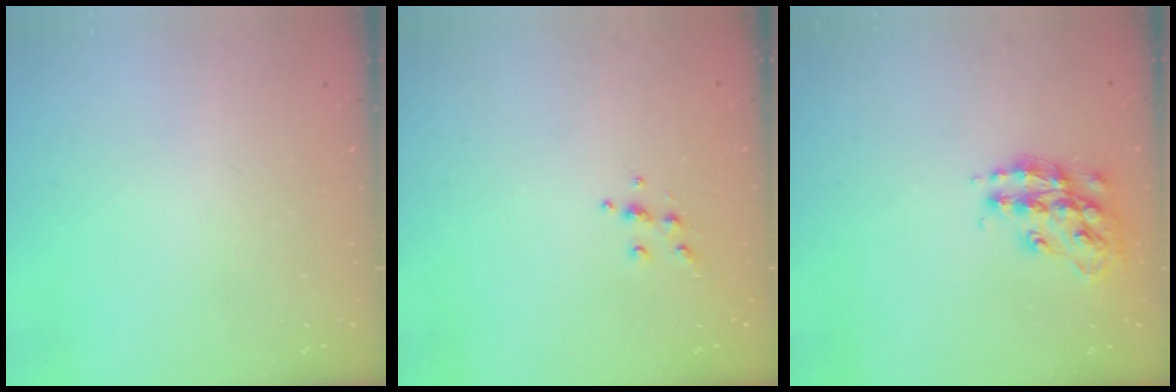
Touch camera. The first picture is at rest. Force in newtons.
{"total": 4.7, "press": 4.6, "slide": 0.5}
{"total": 15.6, "press": 15.6, "slide": 0.9}